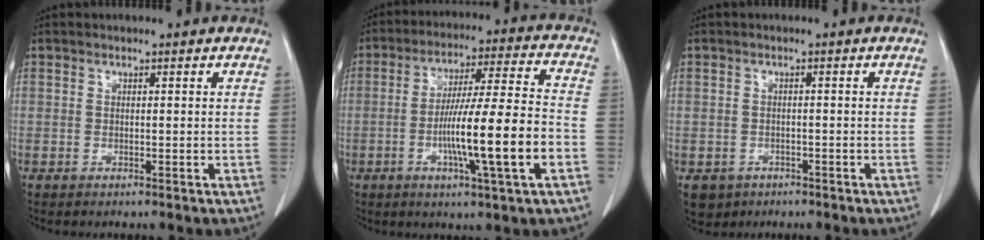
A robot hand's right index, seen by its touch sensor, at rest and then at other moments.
{"total": 15.1, "force": [-4.3, -0.1, 14.5], "torque": [-0.255, -0.001, -0.072]}
{"total": 3.9, "force": [-2.2, 3.2, 0.5], "torque": [-0.005, 0.005, -0.031]}